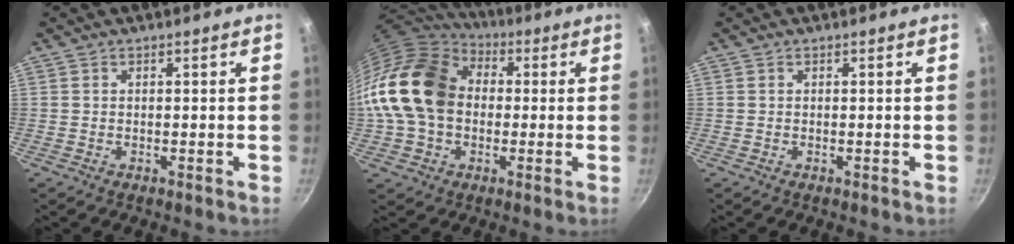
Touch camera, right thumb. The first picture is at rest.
{"total": 20.7, "force": [0.8, 15.5, 13.8], "torque": [-0.250, 0.043, 0.004]}
{"total": 0.0}